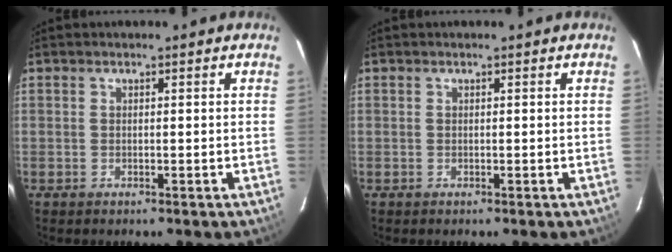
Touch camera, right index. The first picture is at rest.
{"total": 0.0}